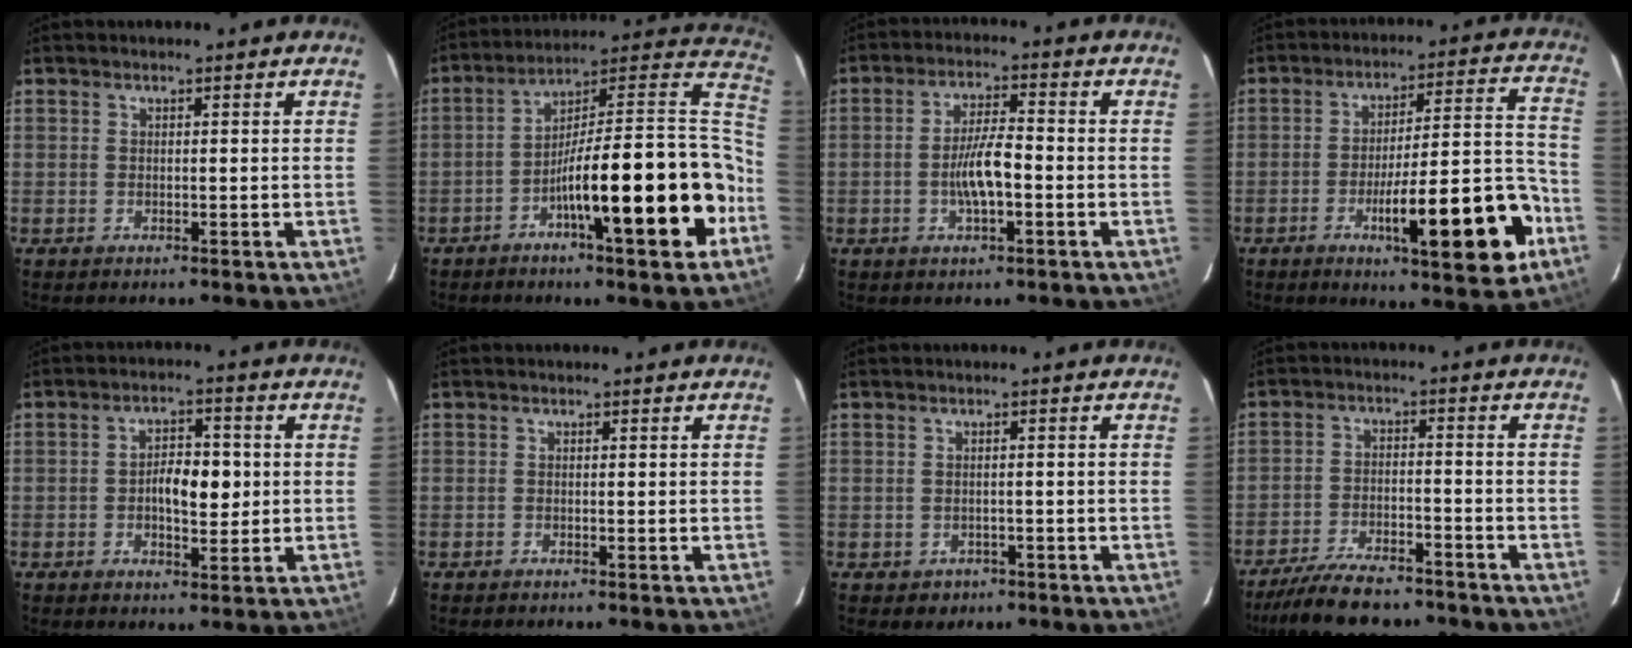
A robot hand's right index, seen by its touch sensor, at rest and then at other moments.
{"total": 21.7, "force": [-7.7, 2.0, 20.2], "torque": [-0.256, 0.018, -0.116]}
{"total": 6.2, "force": [-1.4, 1.3, 5.9], "torque": [-0.116, 0.007, -0.026]}
{"total": 17.7, "force": [-7.4, 2.5, 15.9], "torque": [-0.195, 0.015, -0.096]}
{"total": 6.1, "force": [-0.2, 2.8, 5.4], "torque": [-0.090, 0.010, -0.002]}
{"total": 0.0}
{"total": 1.9, "force": [-1.0, 1.5, 0.4], "torque": [-0.007, 0.004, -0.007]}
{"total": 12.0, "force": [-10.5, 2.8, 5.1], "torque": [-0.090, -0.006, -0.167]}